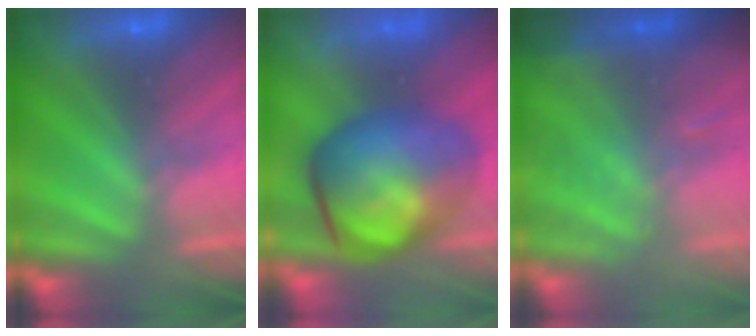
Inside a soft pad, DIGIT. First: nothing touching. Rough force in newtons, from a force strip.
{"total": 7.7}
{"total": 2.5}